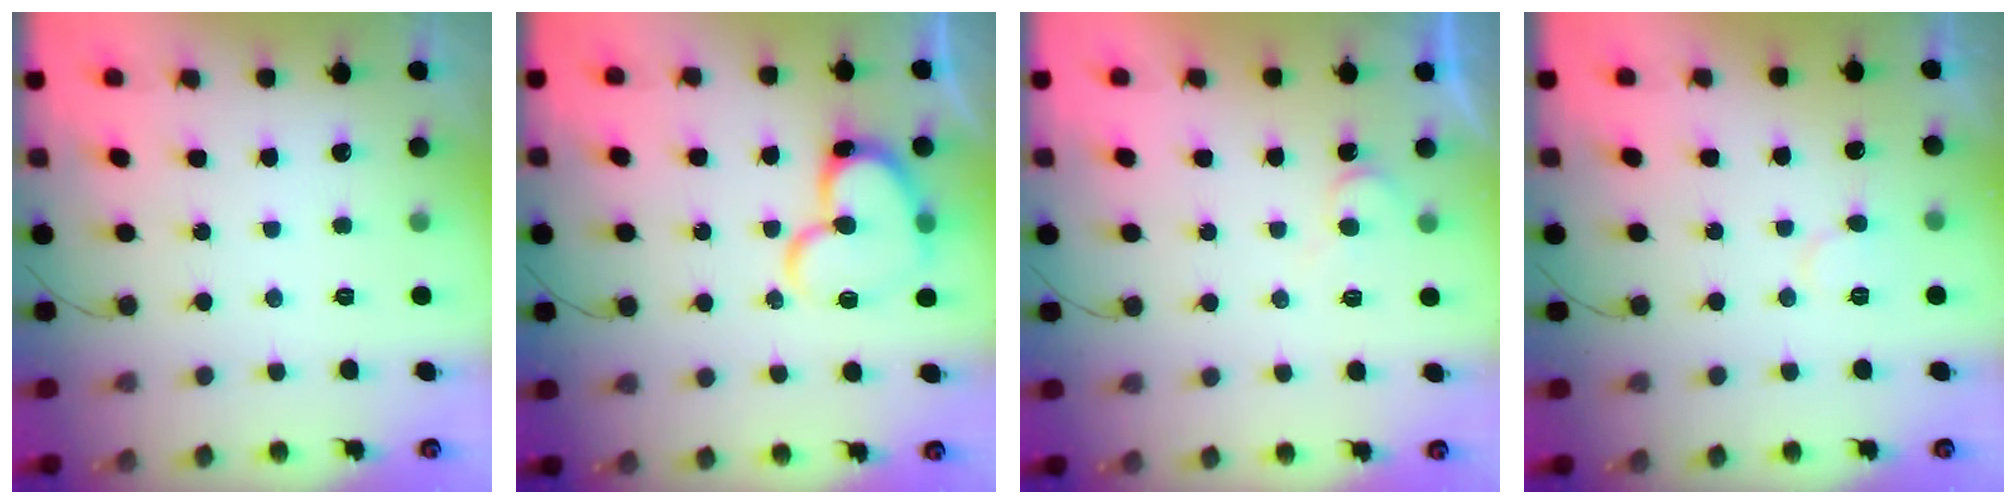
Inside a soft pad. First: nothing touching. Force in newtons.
{"total": 14.6, "press": 14.5, "slide": 1.6}
{"total": 5.9, "press": 5.9, "slide": 0.6}
{"total": 5.7, "press": 5.7, "slide": 0.5}